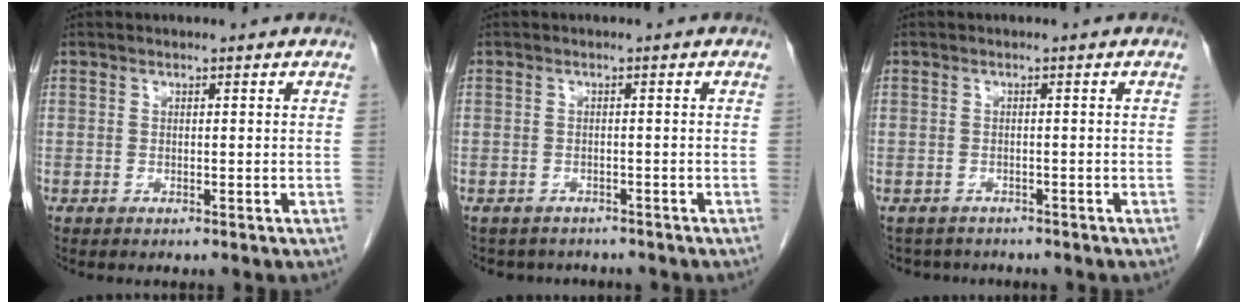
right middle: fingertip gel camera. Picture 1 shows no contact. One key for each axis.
{"total": 4.8, "fx": -4.2, "fy": 2.2, "fz": 0.3, "tx": -0.002, "ty": 0.003, "tz": -0.053}
{"total": 4.2, "fx": -3.8, "fy": 1.9, "fz": 0.2, "tx": -0.002, "ty": 0.001, "tz": -0.052}